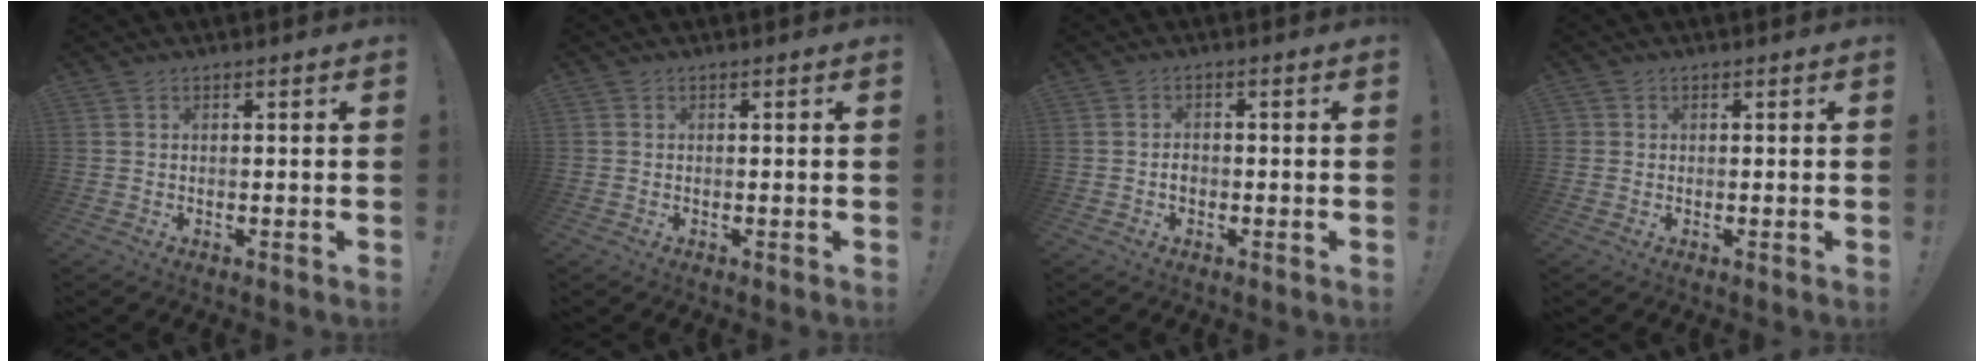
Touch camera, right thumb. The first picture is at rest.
{"total": 0.0}
{"total": 1.8, "force": [-0.8, 1.3, 1.1], "torque": [-0.012, 0.004, -0.016]}
{"total": 0.9, "force": [0.2, 0.9, 0.1], "torque": [-0.010, 0.004, 0.005]}